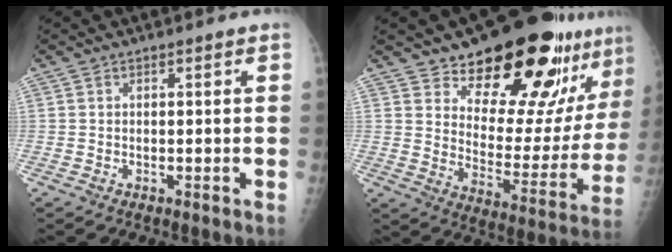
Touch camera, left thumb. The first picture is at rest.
{"total": 23.4, "force": [17.3, 8.7, 13.1], "torque": [-0.143, -0.123, 0.246]}